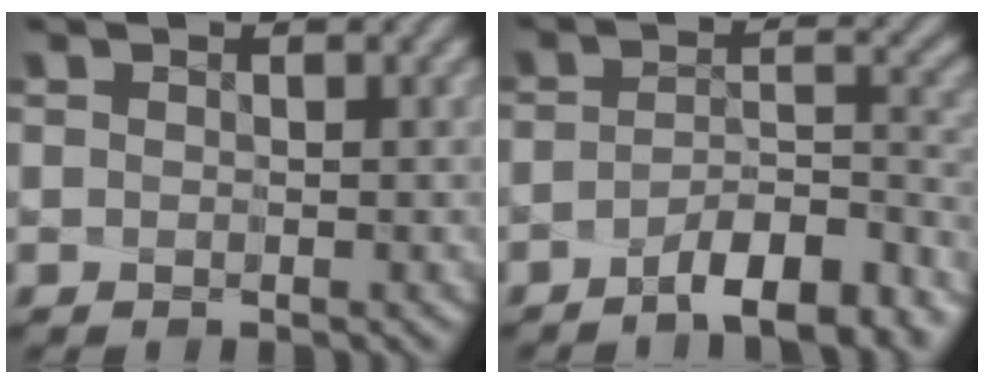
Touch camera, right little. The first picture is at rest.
{"total": 6.8, "force": [-5.7, 1.1, 3.5], "torque": [-0.041, -0.013, -0.080]}